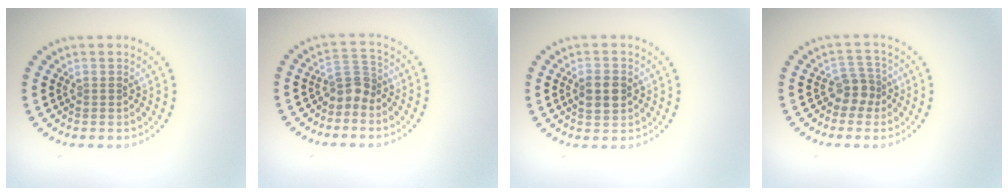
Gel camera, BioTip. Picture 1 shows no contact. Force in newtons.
{"total": 2.4, "press": 1.7, "slide": 1.6}
{"total": 2.9, "press": 2.9, "slide": 0.0}
{"total": 2.3, "press": 1.7, "slide": 1.4}